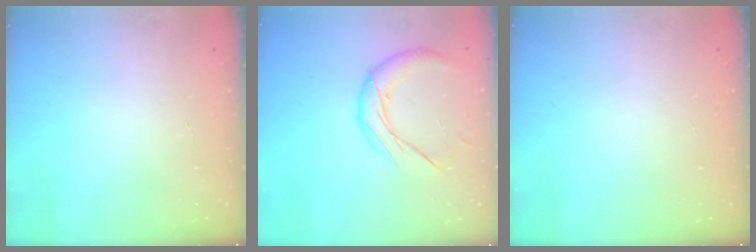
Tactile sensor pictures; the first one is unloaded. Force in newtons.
{"total": 10.8, "press": 10.8, "slide": 0.6}
{"total": 0.0}